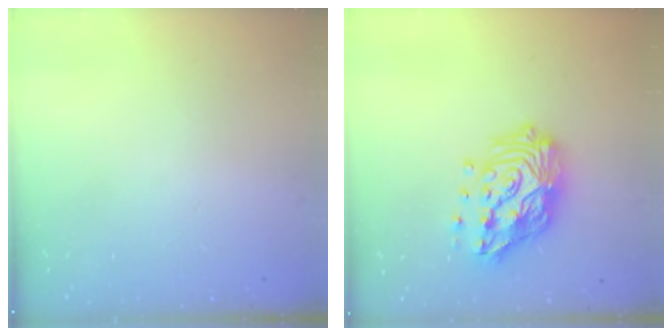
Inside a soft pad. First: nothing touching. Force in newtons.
{"total": 18.5, "press": 18.4, "slide": 2.2}